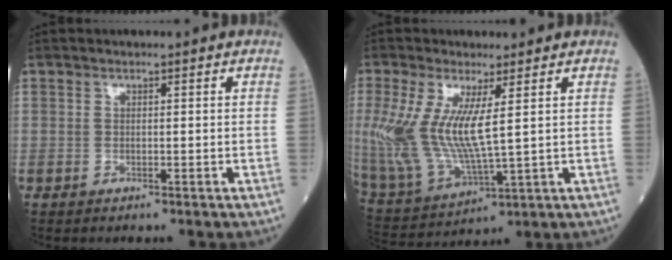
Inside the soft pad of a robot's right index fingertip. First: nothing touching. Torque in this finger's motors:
{"motor_torque": [1.84, 0.30, 0.87, 0.21]}